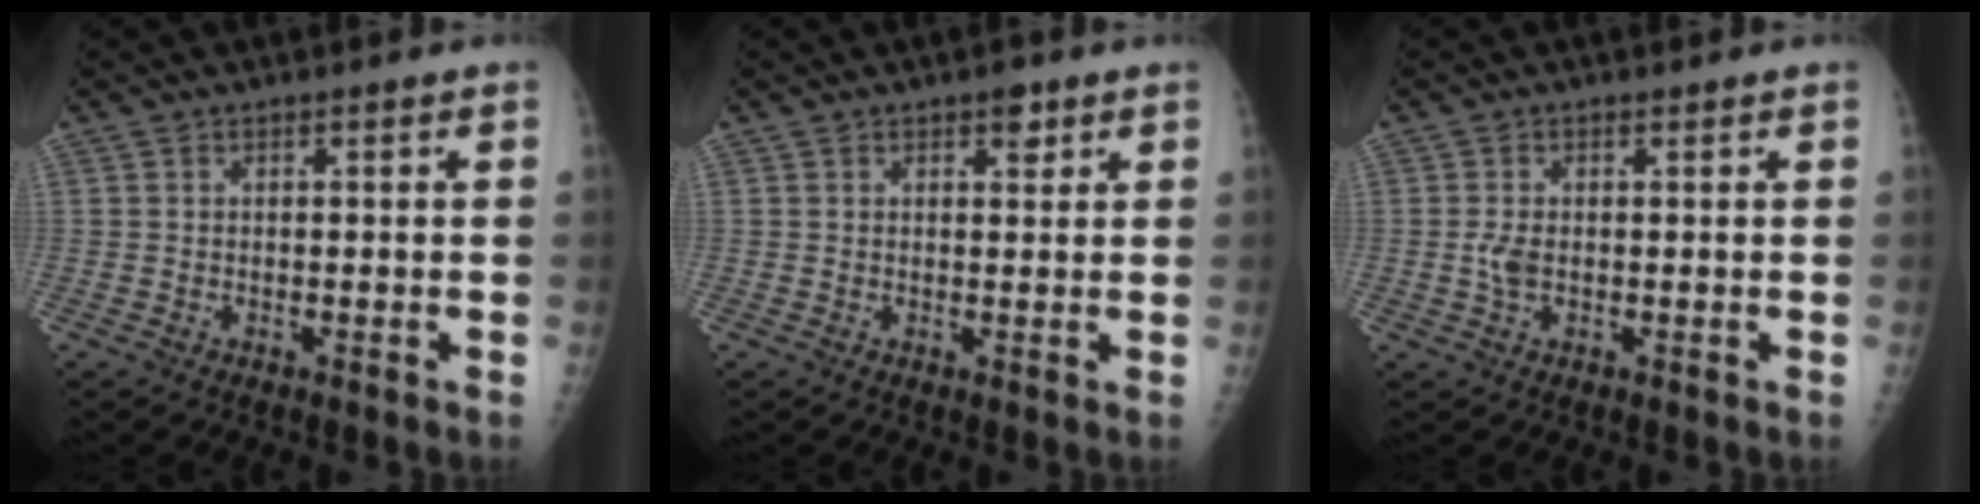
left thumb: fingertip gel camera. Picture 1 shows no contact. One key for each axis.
{"total": 2.4, "fx": 1.5, "fy": 1.3, "fz": 1.5, "tx": -0.007, "ty": -0.006, "tz": 0.019}
{"total": 2.2, "fx": 0.0, "fy": 1.3, "fz": 1.8, "tx": -0.042, "ty": -0.004, "tz": -0.001}